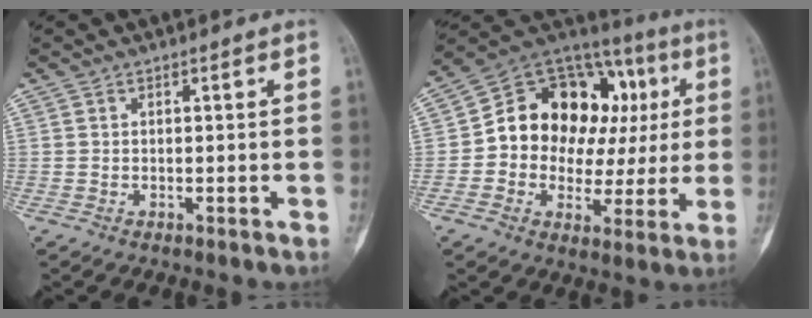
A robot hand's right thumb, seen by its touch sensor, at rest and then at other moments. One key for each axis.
{"total": 22.8, "fx": 3.2, "fy": 16.4, "fz": 15.5, "tx": -0.176, "ty": 0.049, "tz": 0.054}